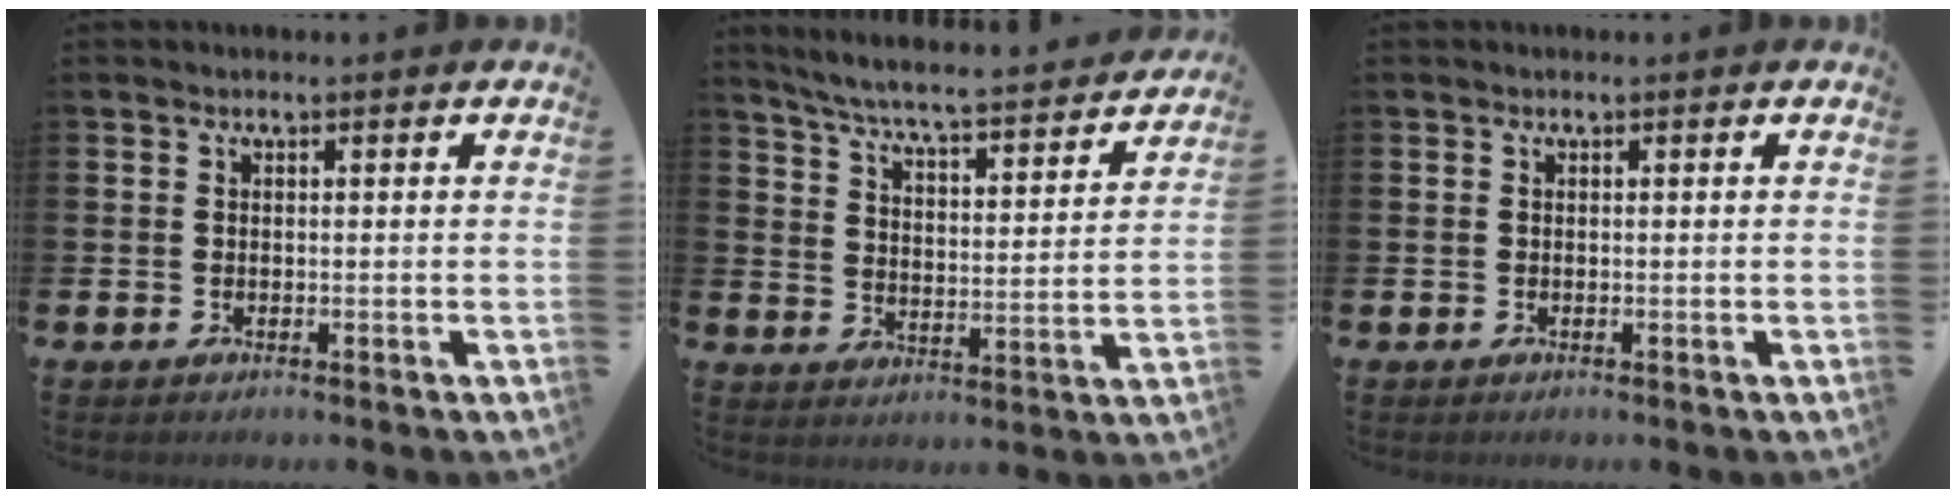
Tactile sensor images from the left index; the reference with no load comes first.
{"total": 6.1, "force": [5.6, 0.1, 2.3], "torque": [-0.073, -0.047, 0.091]}
{"total": 0.0}